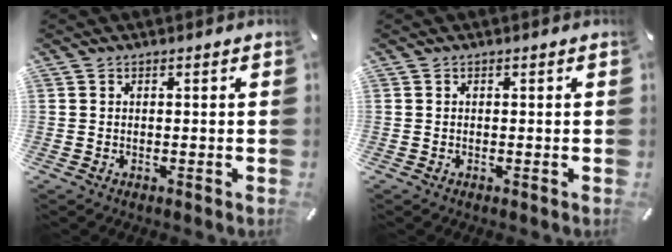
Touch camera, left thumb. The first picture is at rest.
{"total": 0.0}